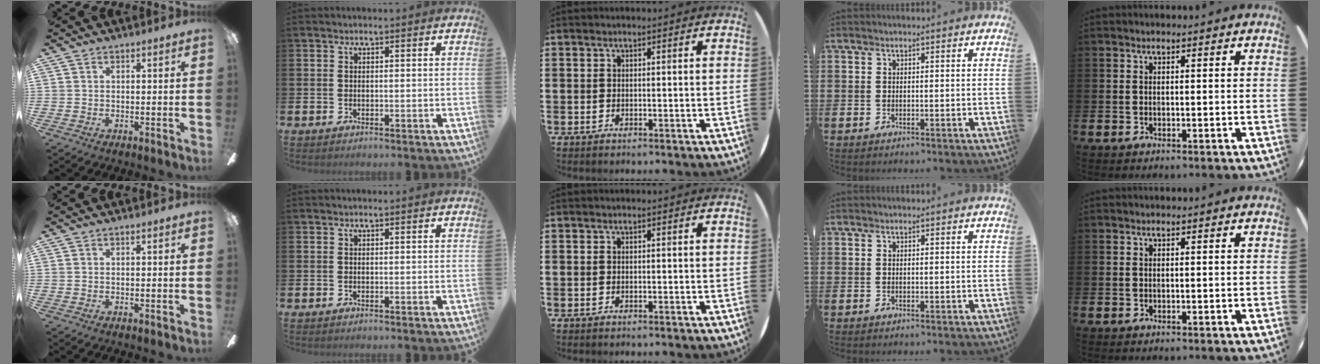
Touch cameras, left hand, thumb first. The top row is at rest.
{}